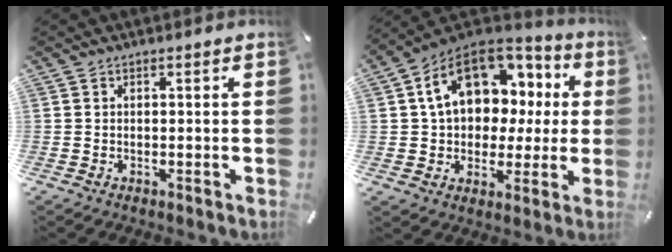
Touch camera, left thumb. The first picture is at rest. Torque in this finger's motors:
{"motor_torque": [2.50, 2.51, 0.73, -0.23, 0.22]}